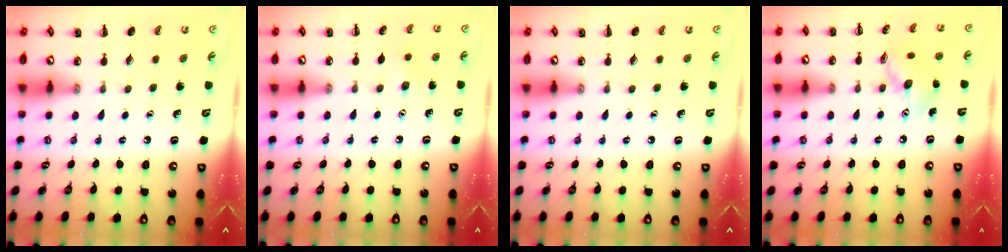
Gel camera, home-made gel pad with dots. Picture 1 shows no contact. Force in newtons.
{"total": 4.4, "press": 4.3, "slide": 0.9}
{"total": 0.0}
{"total": 9.4, "press": 9.3, "slide": 0.7}